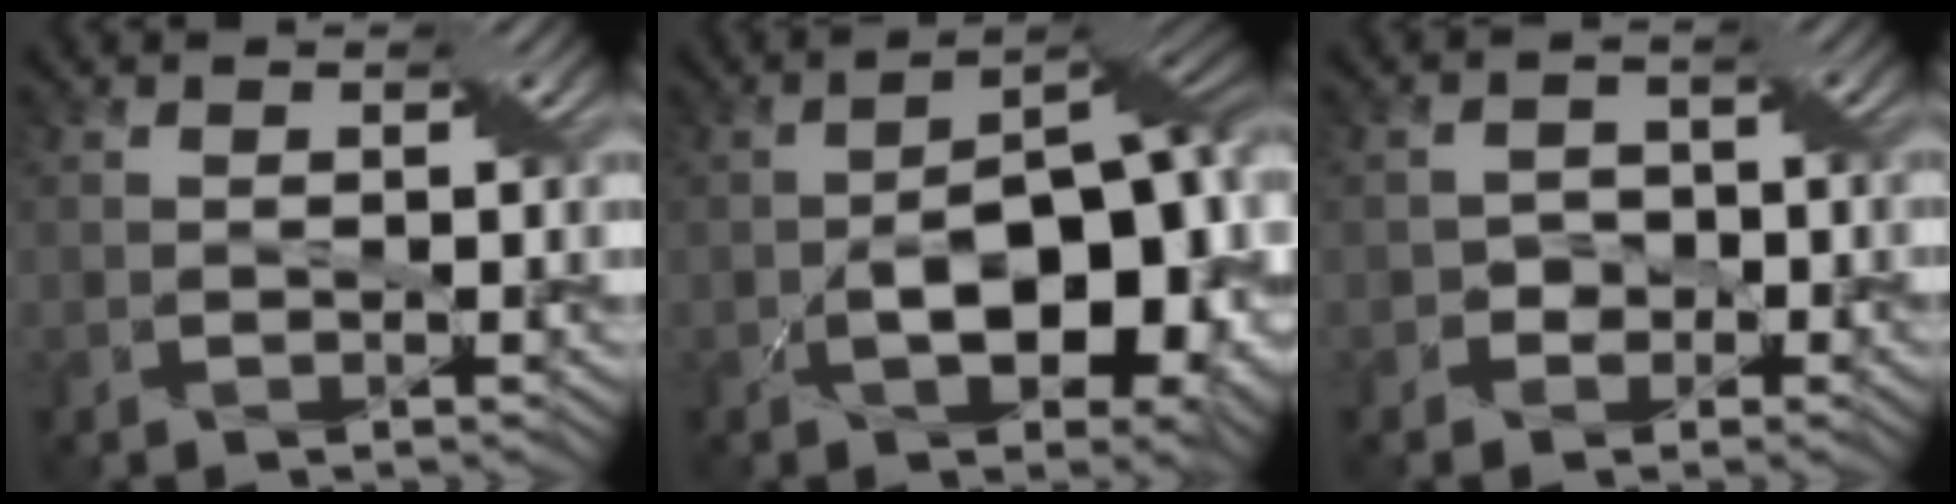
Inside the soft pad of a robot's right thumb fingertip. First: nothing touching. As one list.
[{"total": 16.3, "force": [-3.4, 8.1, 13.8], "torque": [-0.185, -0.020, -0.040]}, {"total": 2.3, "force": [-1.0, 2.0, 0.6], "torque": [-0.007, 0.006, -0.021]}]